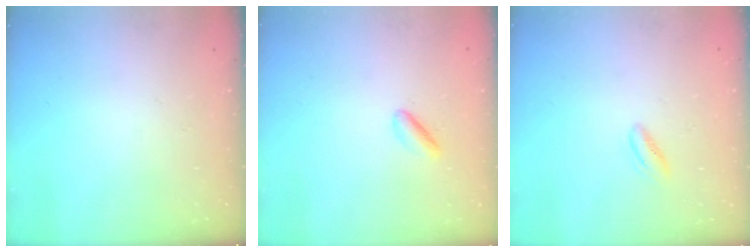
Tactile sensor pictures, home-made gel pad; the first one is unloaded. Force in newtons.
{"total": 2.4, "press": 2.3, "slide": 0.8}
{"total": 3.5, "press": 3.4, "slide": 0.9}